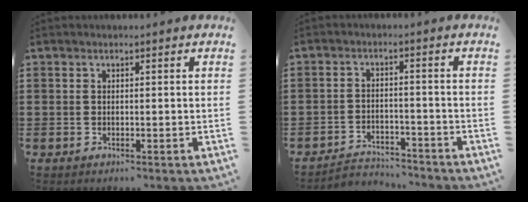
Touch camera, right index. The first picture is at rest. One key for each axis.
{"total": 3.4, "fx": -3.3, "fy": 0.7, "fz": 0.2, "tx": -0.011, "ty": 0.004, "tz": -0.070}